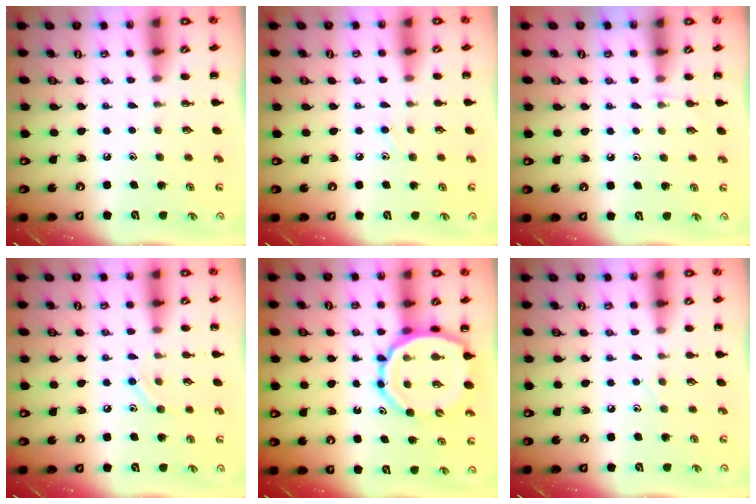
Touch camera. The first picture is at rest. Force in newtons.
{"total": 7.6, "press": 7.2, "slide": 2.6}
{"total": 3.7, "press": 3.5, "slide": 1.3}
{"total": 7.5, "press": 7.4, "slide": 1.3}
{"total": 13.8, "press": 13.2, "slide": 3.9}
{"total": 3.6, "press": 3.4, "slide": 1.0}